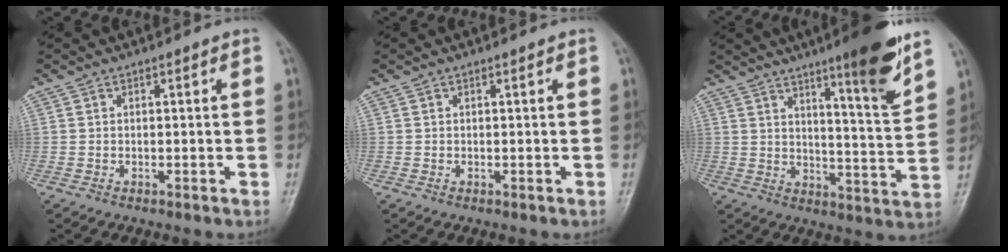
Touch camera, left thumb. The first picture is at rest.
{"total": 0.0}
{"total": 13.3, "force": [8.5, 1.5, 10.1], "torque": [-0.127, -0.058, 0.126]}